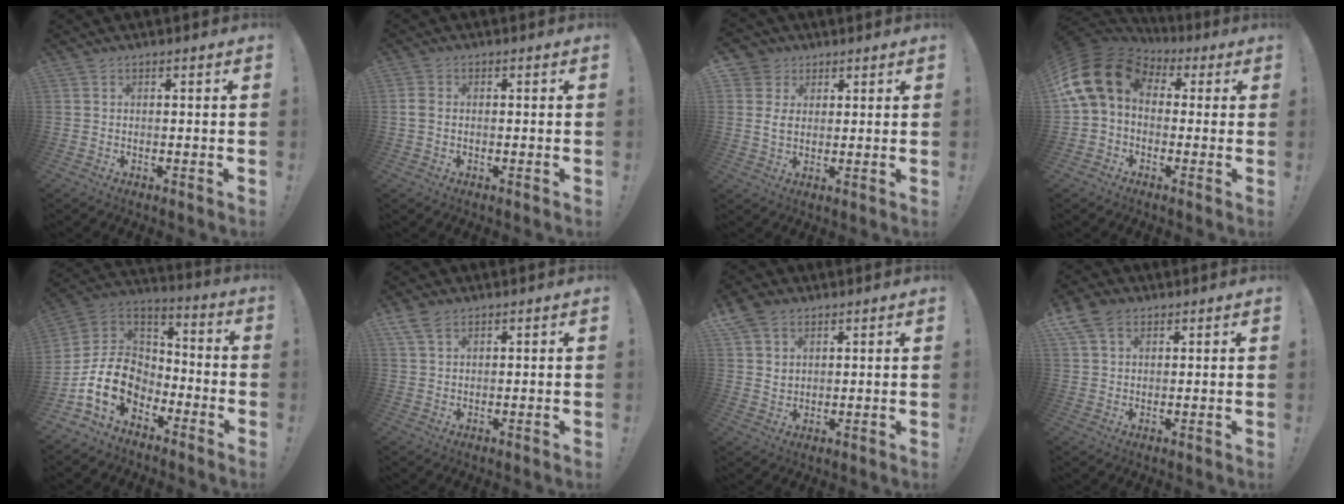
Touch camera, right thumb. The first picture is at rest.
{"total": 2.5, "force": [-0.2, 1.8, 1.7], "torque": [-0.036, 0.012, -0.001]}
{"total": 5.9, "force": [1.8, 5.1, 2.3], "torque": [-0.056, -0.001, 0.036]}
{"total": 15.7, "force": [3.0, 9.6, 12.1], "torque": [-0.241, 0.012, 0.060]}
{"total": 15.8, "force": [-6.4, 11.5, 8.8], "torque": [-0.172, 0.029, -0.106]}
{"total": 4.5, "force": [2.9, 2.3, 2.7], "torque": [-0.056, -0.005, 0.057]}
{"total": 7.0, "force": [4.3, 4.7, 2.9], "torque": [-0.051, -0.014, 0.085]}
{"total": 7.5, "force": [3.9, 5.1, 4.0], "torque": [-0.075, 0.000, 0.080]}